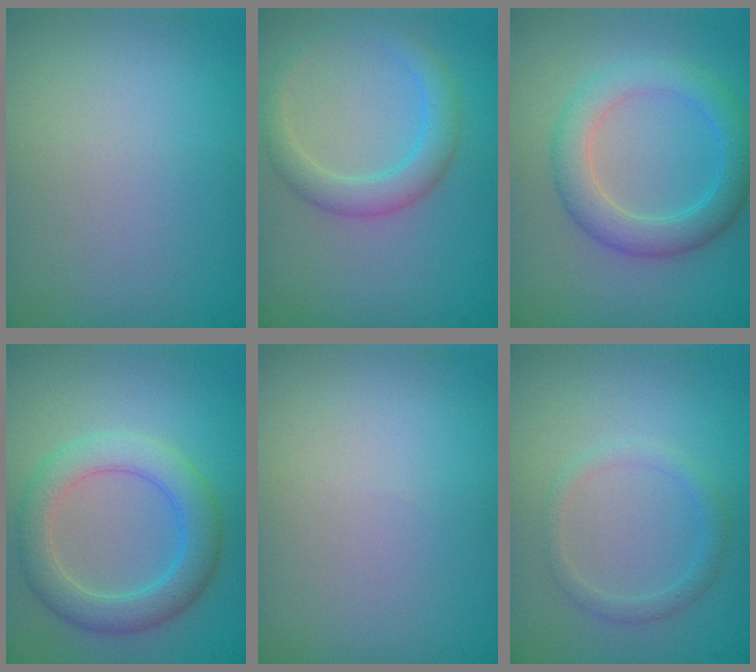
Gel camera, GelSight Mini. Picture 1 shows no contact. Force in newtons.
{"total": 3.2, "press": 3.1, "slide": 0.3}
{"total": 4.2, "press": 4.2, "slide": 0.1}
{"total": 4.6, "press": 4.6, "slide": 0.1}
{"total": 0.0}
{"total": 1.6, "press": 1.6, "slide": 0.0}